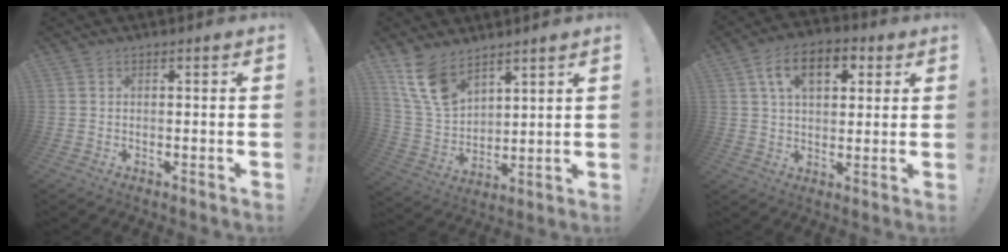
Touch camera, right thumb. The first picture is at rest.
{"total": 12.9, "force": [9.1, 6.9, 6.2], "torque": [-0.127, -0.051, 0.179]}
{"total": 12.5, "force": [4.9, 7.6, 8.7], "torque": [-0.128, 0.004, 0.086]}